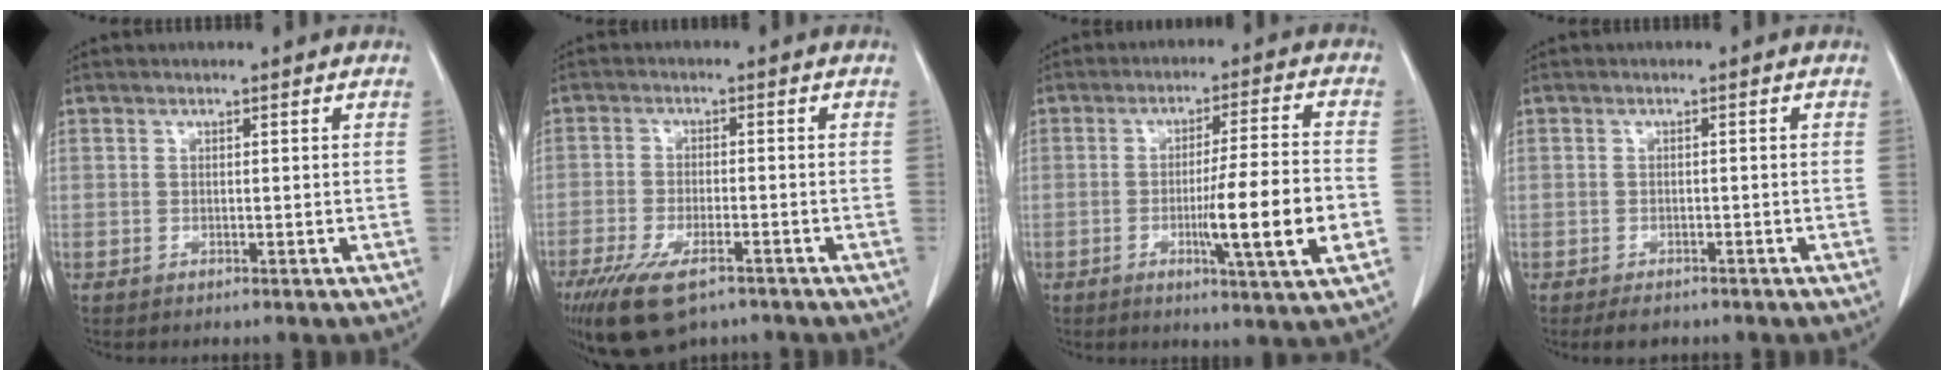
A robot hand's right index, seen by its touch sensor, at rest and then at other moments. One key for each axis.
{"total": 10.1, "fx": -6.8, "fy": 3.5, "fz": 6.6, "tx": -0.119, "ty": -0.018, "tz": -0.113}
{"total": 11.6, "fx": -3.0, "fy": -0.4, "fz": 11.2, "tx": -0.174, "ty": -0.013, "tz": -0.052}
{"total": 2.4, "fx": -1.8, "fy": 1.4, "fz": 0.8, "tx": -0.011, "ty": 0.000, "tz": -0.021}